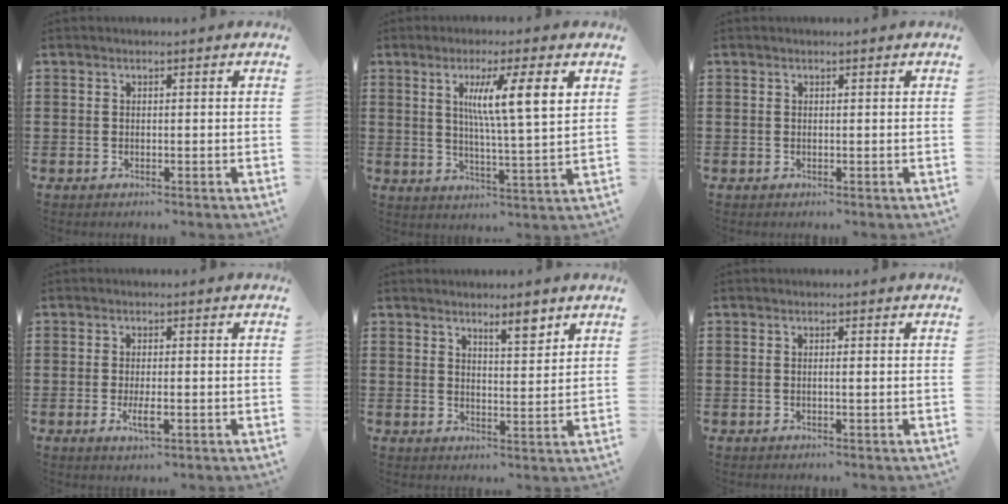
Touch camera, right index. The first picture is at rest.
{"total": 8.6, "force": [2.9, 0.9, 8.0], "torque": [-0.154, -0.002, 0.043]}
{"total": 0.0}
{"total": 3.5, "force": [-1.2, 1.0, 3.1], "torque": [-0.073, -0.007, -0.026]}
{"total": 4.3, "force": [3.4, 1.0, 2.4], "torque": [-0.029, -0.007, 0.055]}
{"total": 0.7, "force": [-0.1, 0.0, 0.7], "torque": [-0.013, -0.003, -0.001]}